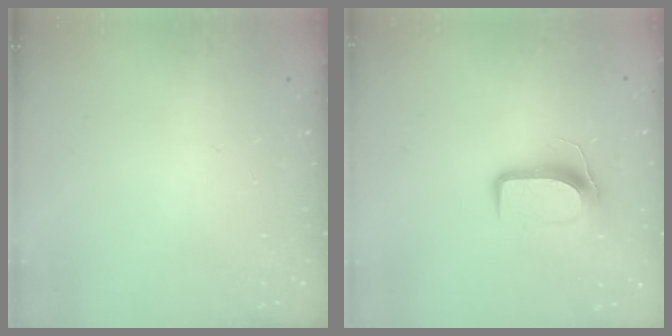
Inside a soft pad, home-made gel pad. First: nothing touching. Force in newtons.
{"total": 8.8, "press": 8.8, "slide": 0.8}